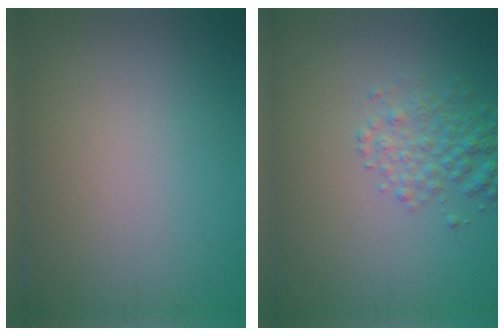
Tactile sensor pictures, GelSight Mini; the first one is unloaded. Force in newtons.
{"total": 2.7, "press": 2.7, "slide": 0.1}